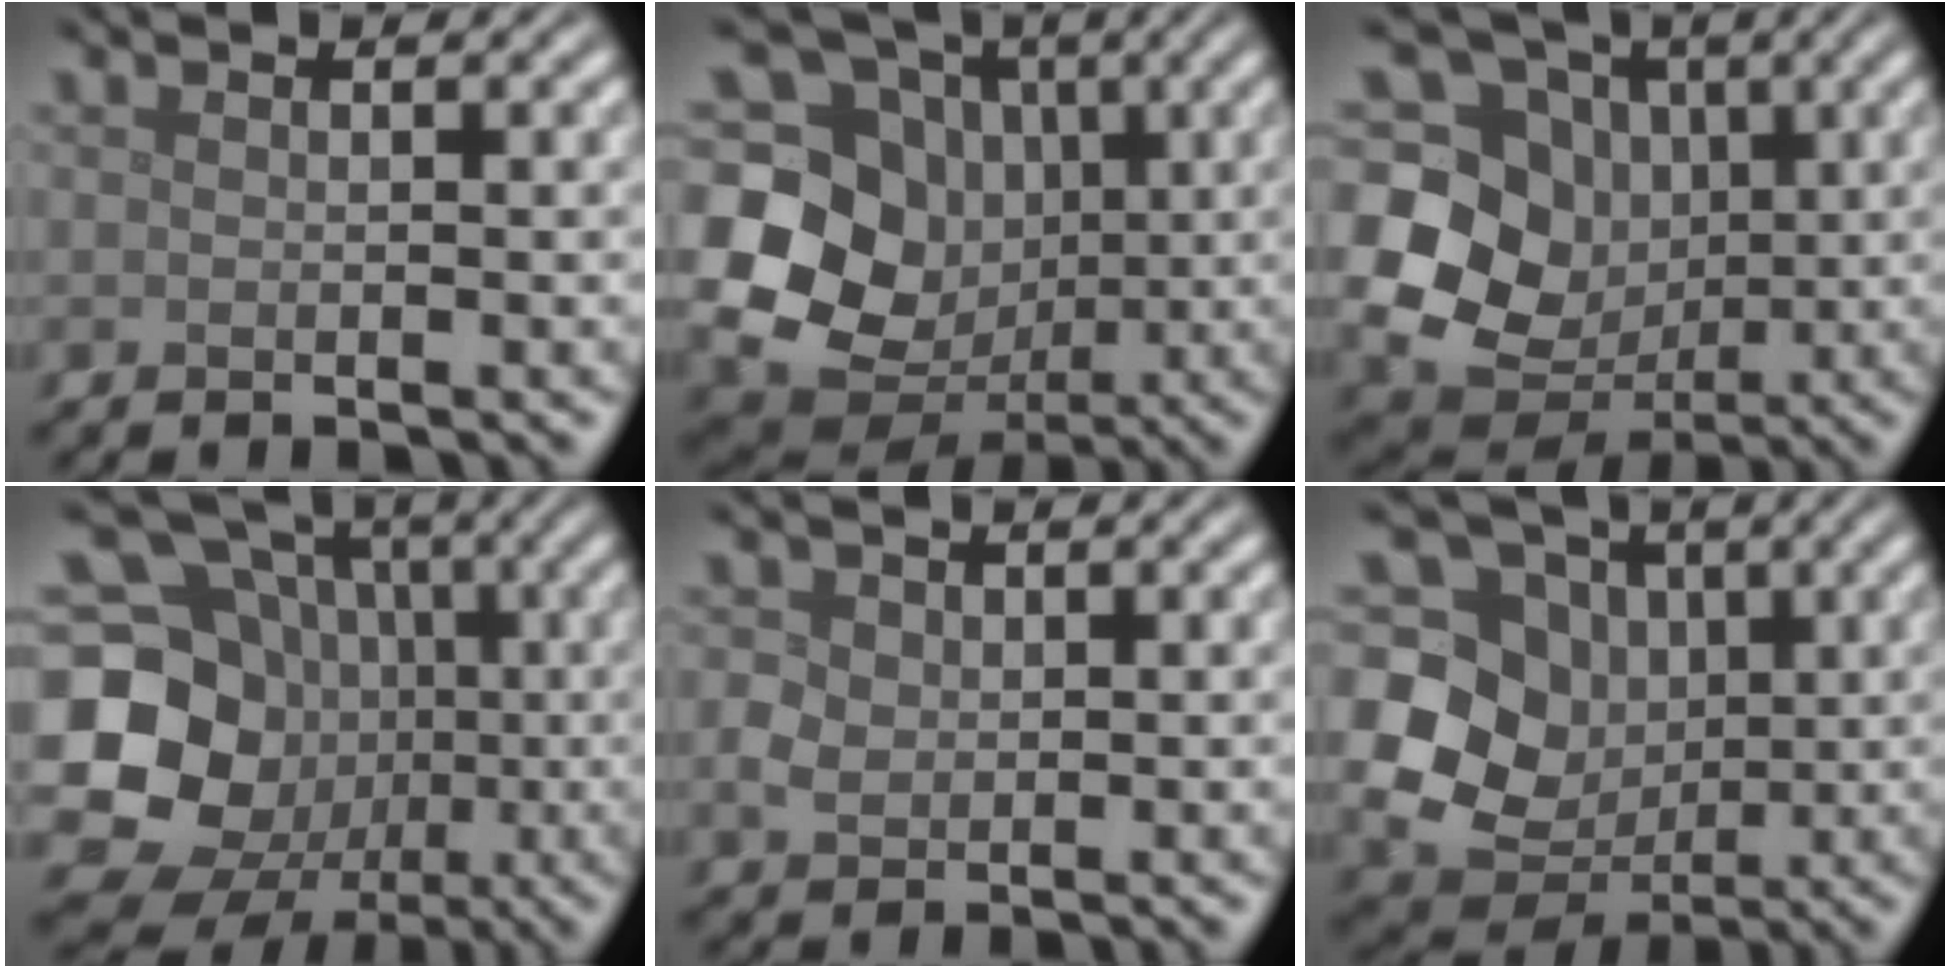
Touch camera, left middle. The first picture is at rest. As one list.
[{"total": 12.6, "force": [-0.2, 10.8, 6.5], "torque": [-0.140, -0.009, -0.011]}, {"total": 11.1, "force": [0.2, 9.5, 5.8], "torque": [-0.127, -0.004, -0.007]}, {"total": 17.9, "force": [-3.4, 16.0, 7.1], "torque": [-0.172, -0.002, -0.086]}, {"total": 2.0, "force": [0.2, 1.8, 0.9], "torque": [-0.022, -0.001, 0.003]}, {"total": 9.7, "force": [0.4, 8.4, 4.9], "torque": [-0.103, -0.006, -0.008]}]